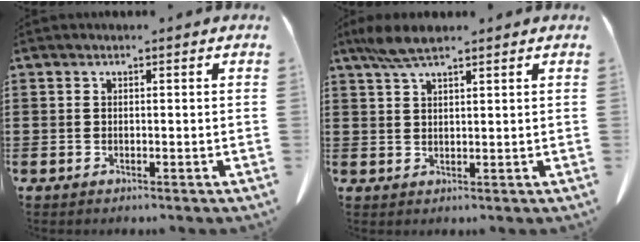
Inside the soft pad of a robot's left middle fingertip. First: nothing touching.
{"total": 4.6, "force": [3.4, 0.8, 2.9], "torque": [-0.066, -0.001, 0.062]}